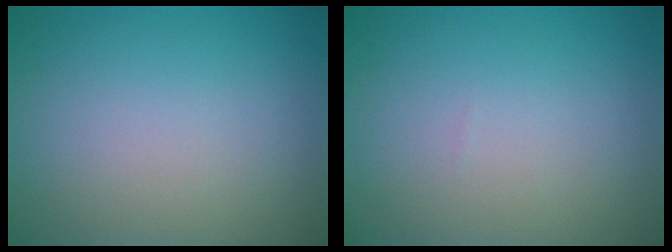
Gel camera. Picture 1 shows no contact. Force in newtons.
{"total": 0.0}